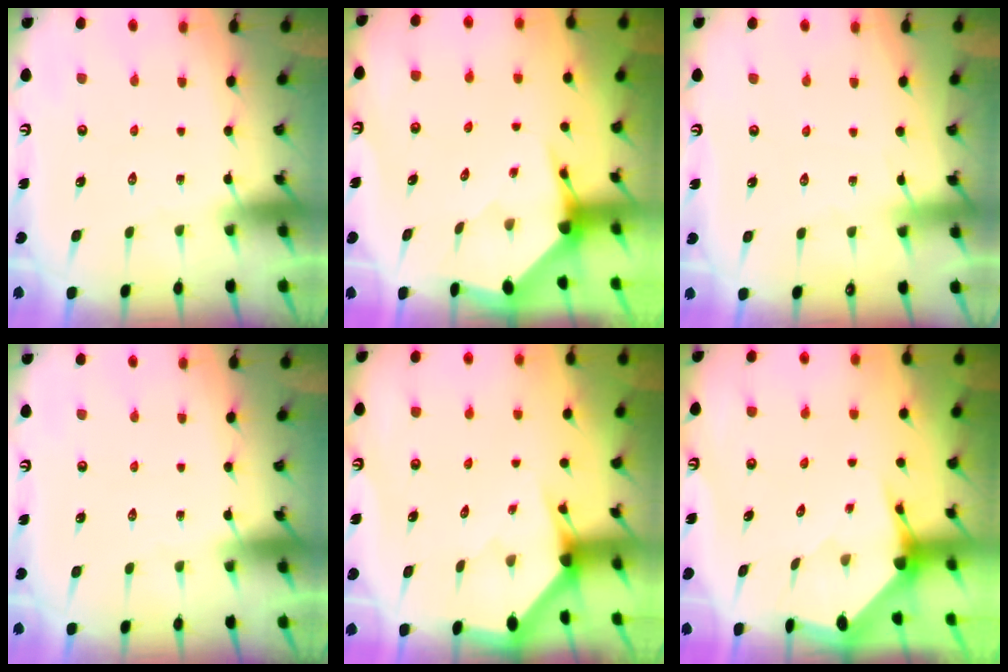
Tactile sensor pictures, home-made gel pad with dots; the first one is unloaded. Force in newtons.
{"total": 3.7, "press": 3.6, "slide": 0.4}
{"total": 2.6, "press": 2.6, "slide": 0.4}
{"total": 0.0}
{"total": 2.3, "press": 2.3, "slide": 0.1}
{"total": 3.6, "press": 3.6, "slide": 0.4}